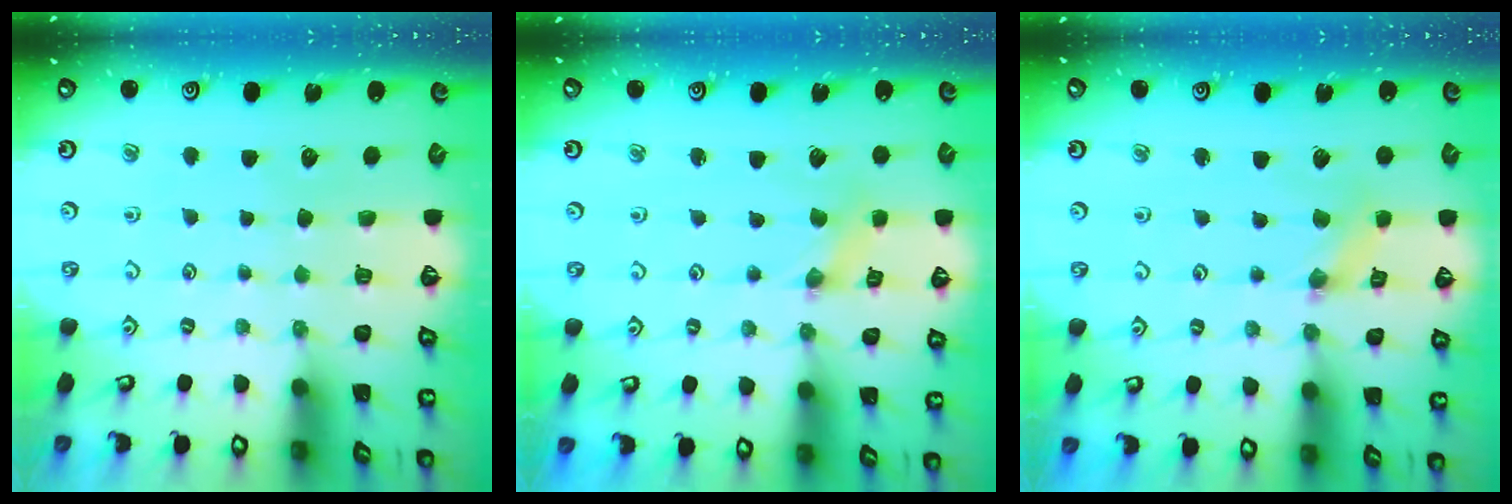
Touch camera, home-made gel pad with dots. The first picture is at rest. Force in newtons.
{"total": 0.0}
{"total": 1.0, "press": 1.0, "slide": 0.3}